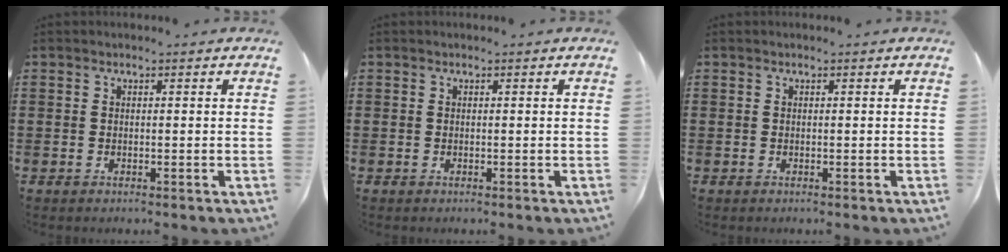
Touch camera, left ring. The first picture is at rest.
{"total": 0.0}
{"total": 0.0}